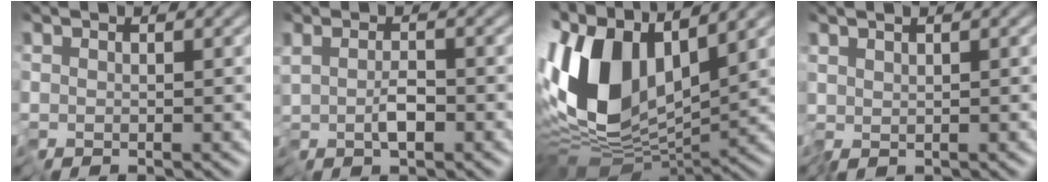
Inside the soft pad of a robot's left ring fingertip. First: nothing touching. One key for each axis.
{"total": 1.5, "fx": -0.9, "fy": 0.3, "fz": 1.2, "tx": -0.028, "ty": -0.008, "tz": -0.015}
{"total": 12.1, "fx": 1.6, "fy": 6.8, "fz": 9.9, "tx": -0.211, "ty": 0.003, "tz": 0.013}
{"total": 0.7, "fx": 0.2, "fy": 0.4, "fz": 0.5, "tx": -0.012, "ty": 0.000, "tz": 0.003}